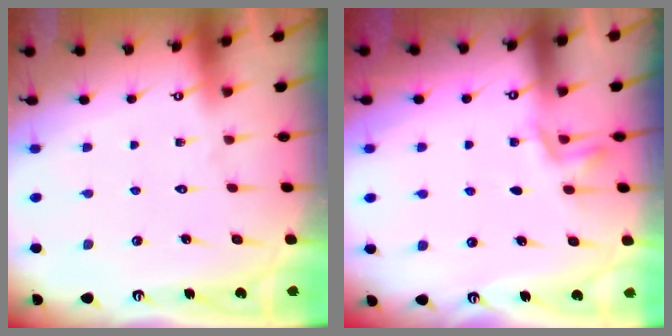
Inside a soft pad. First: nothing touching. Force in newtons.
{"total": 2.9, "press": 2.3, "slide": 1.7}